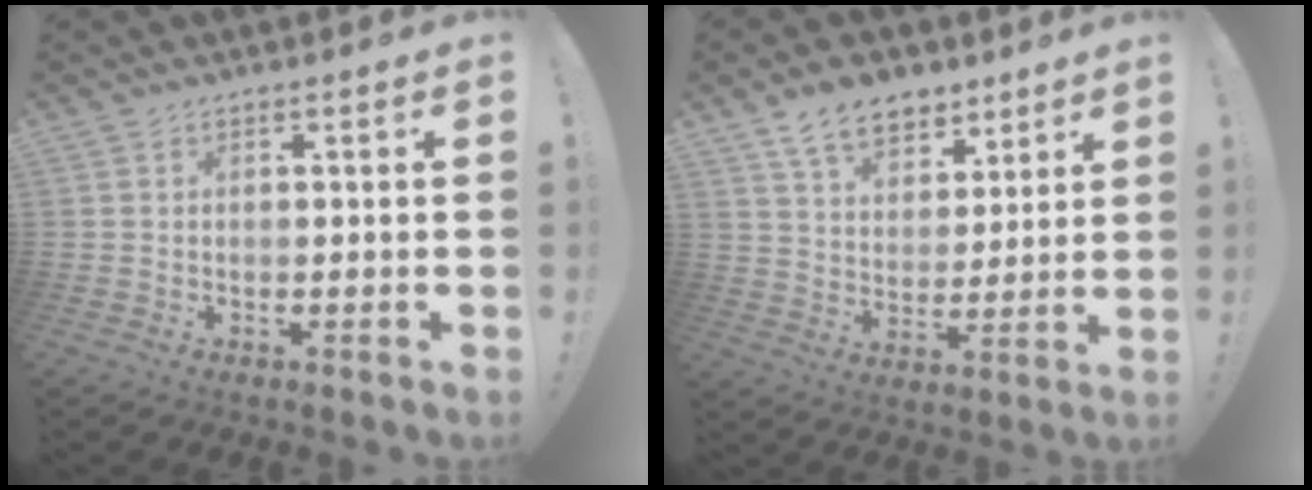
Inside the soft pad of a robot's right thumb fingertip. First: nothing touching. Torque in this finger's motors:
{"motor_torque": [-0.07, 1.25, 0.85, 0.63, 0.00]}